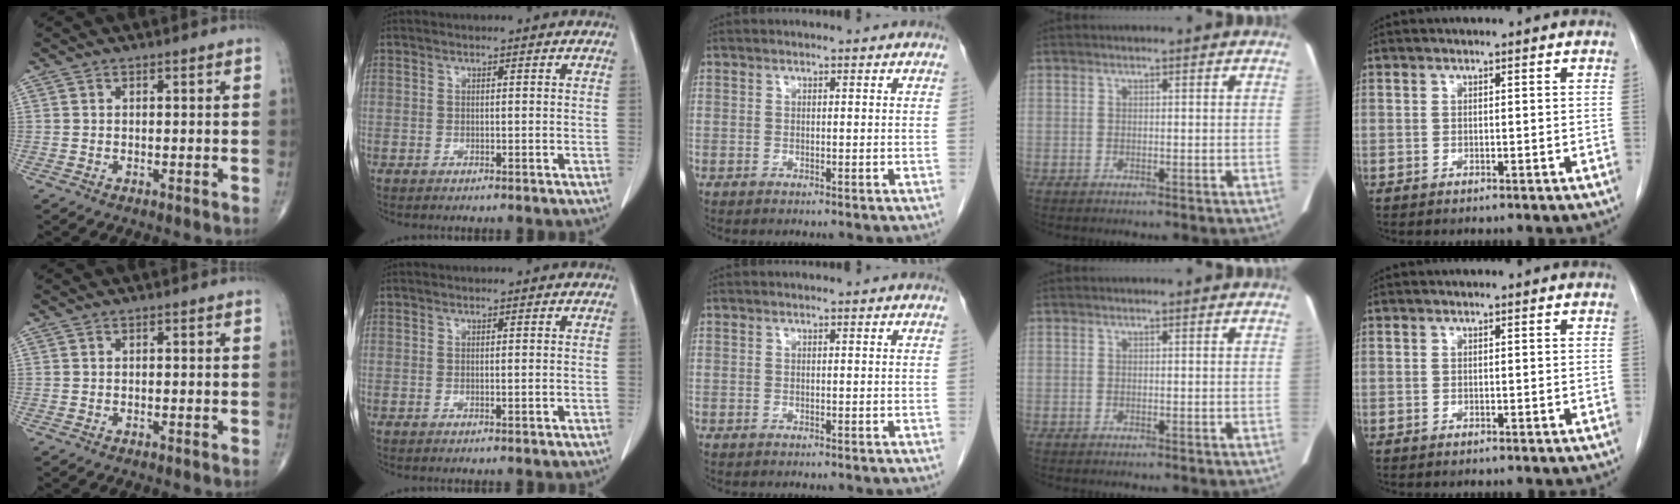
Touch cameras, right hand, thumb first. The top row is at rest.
{}